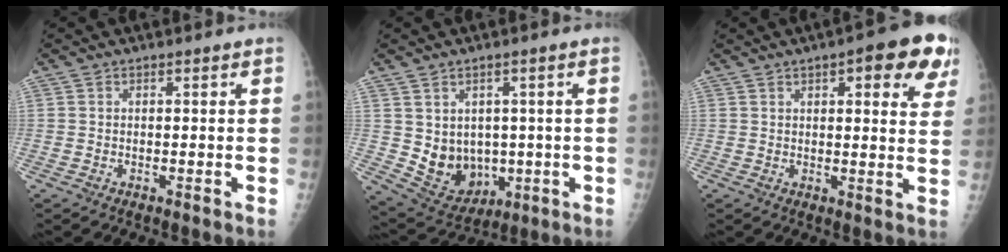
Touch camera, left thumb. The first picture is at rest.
{"total": 9.5, "force": [-0.1, 7.9, 5.3], "torque": [-0.053, -0.007, 0.030]}
{"total": 11.8, "force": [5.9, 4.0, 9.4], "torque": [-0.073, -0.015, 0.063]}